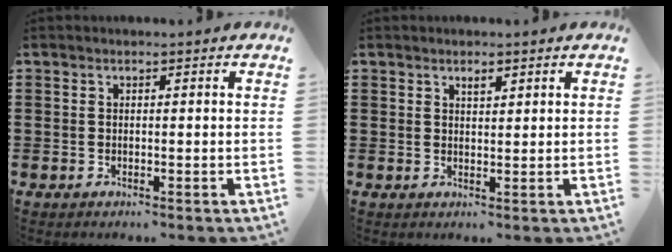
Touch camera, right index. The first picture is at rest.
{"total": 1.4, "force": [1.0, 0.5, 0.8], "torque": [-0.018, 0.003, 0.018]}